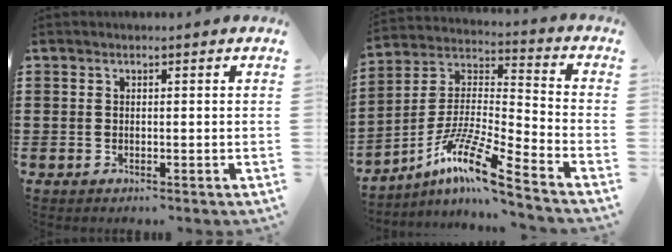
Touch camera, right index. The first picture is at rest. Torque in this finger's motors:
{"motor_torque": [1.31, 0.83, 0.46, 0.09]}